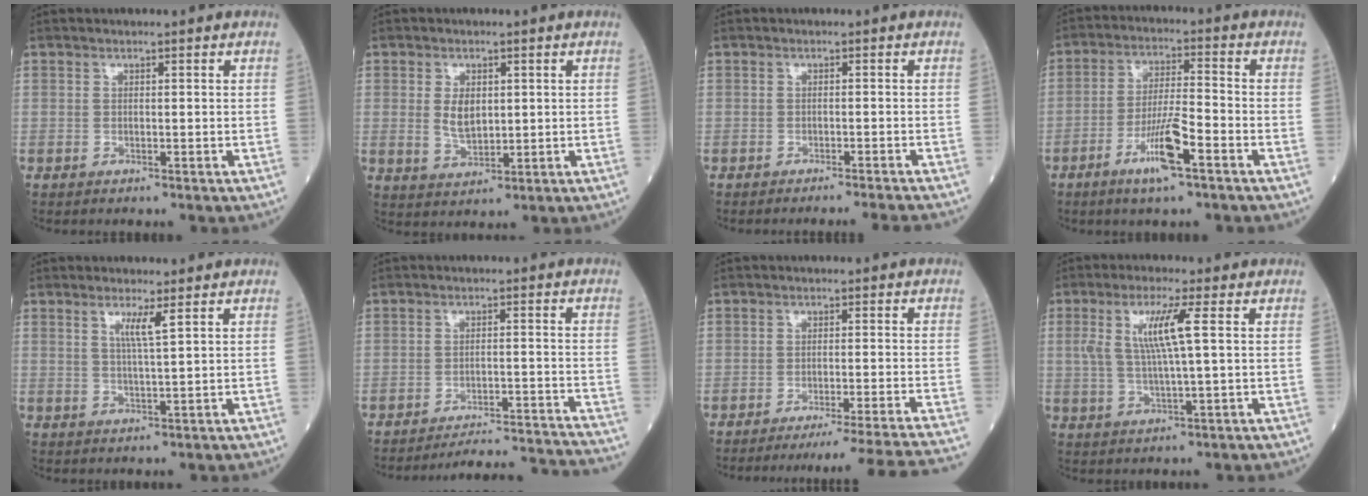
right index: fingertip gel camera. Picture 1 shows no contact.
{"total": 4.2, "force": [0.7, 2.3, 3.5], "torque": [-0.067, -0.001, 0.020]}
{"total": 5.8, "force": [-5.4, -1.7, 1.1], "torque": [0.002, -0.017, -0.067]}
{"total": 8.3, "force": [-4.3, 0.5, 7.1], "torque": [-0.137, -0.007, -0.079]}
{"total": 3.3, "force": [1.5, -0.4, 2.9], "torque": [-0.059, -0.005, 0.029]}
{"total": 15.2, "force": [-15.0, -1.8, 1.9], "torque": [-0.001, -0.007, -0.197]}
{"total": 17.5, "force": [-16.3, -3.5, 5.1], "torque": [-0.029, -0.046, -0.212]}
{"total": 7.4, "force": [1.8, 0.0, 7.2], "torque": [-0.153, 0.006, 0.036]}